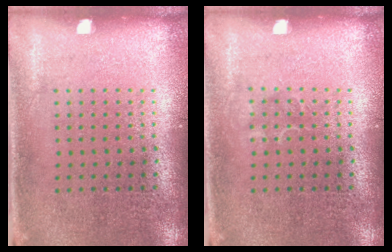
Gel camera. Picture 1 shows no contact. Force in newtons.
{"total": 0.9, "press": 0.8, "slide": 0.2}